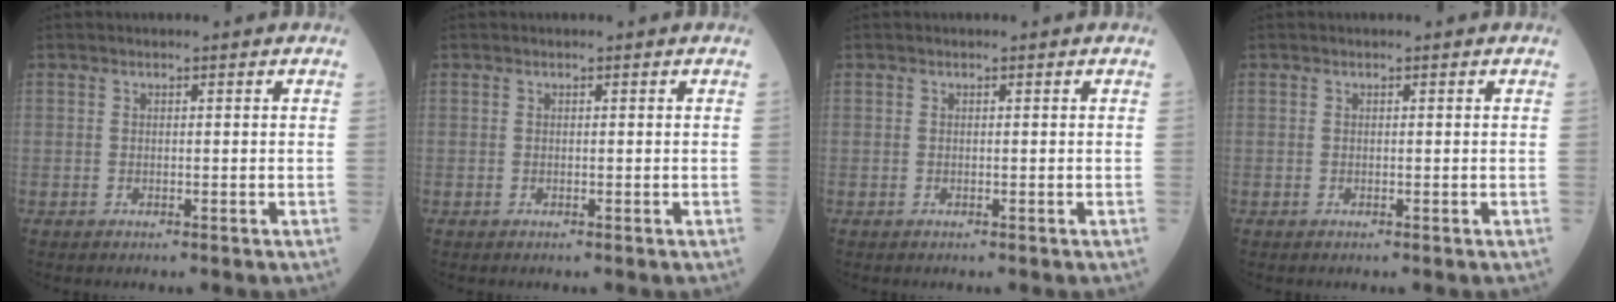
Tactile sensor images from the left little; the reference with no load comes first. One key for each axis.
{"total": 0.0}
{"total": 0.0}
{"total": 0.0}